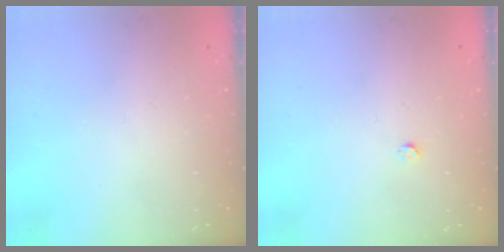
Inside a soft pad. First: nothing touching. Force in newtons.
{"total": 2.4, "press": 2.4, "slide": 0.3}